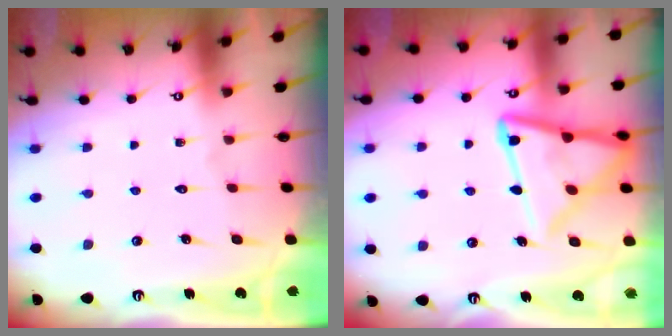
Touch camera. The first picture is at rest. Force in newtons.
{"total": 15.7, "press": 15.7, "slide": 1.5}